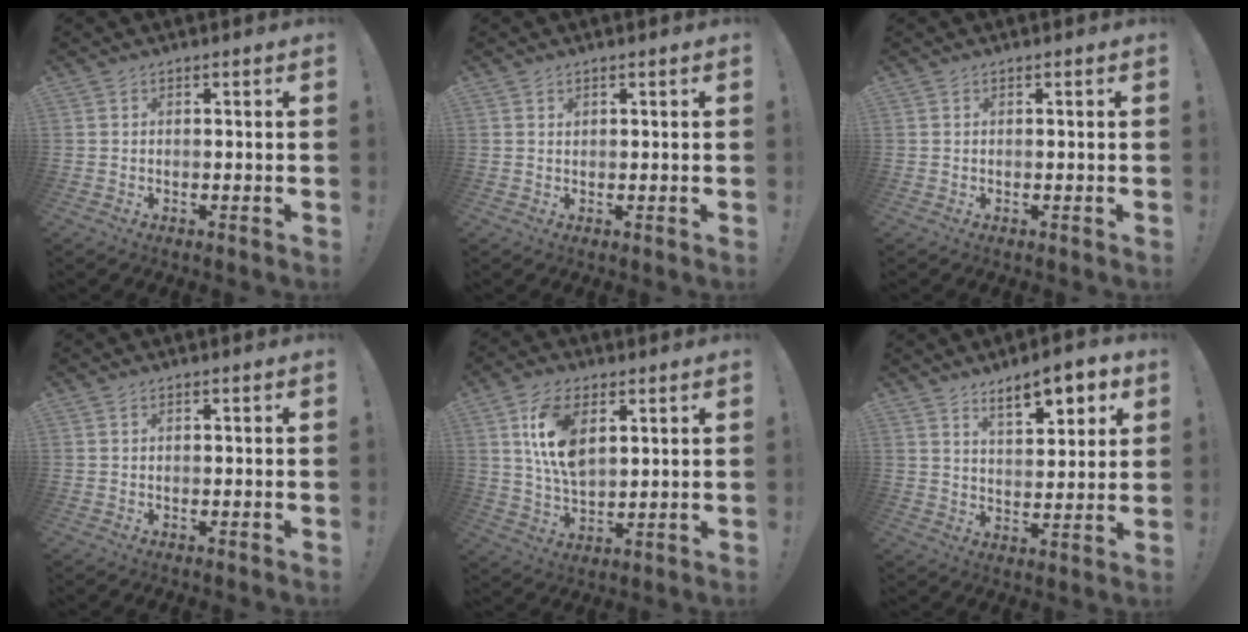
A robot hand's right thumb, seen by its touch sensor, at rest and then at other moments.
{"total": 0.6, "force": [0.4, 0.4, 0.1], "torque": [0.003, -0.003, 0.007]}
{"total": 0.0}
{"total": 0.0}
{"total": 12.3, "force": [4.9, 6.9, 9.0], "torque": [-0.176, -0.011, 0.088]}
{"total": 10.4, "force": [6.8, 3.5, 7.1], "torque": [-0.102, -0.037, 0.115]}